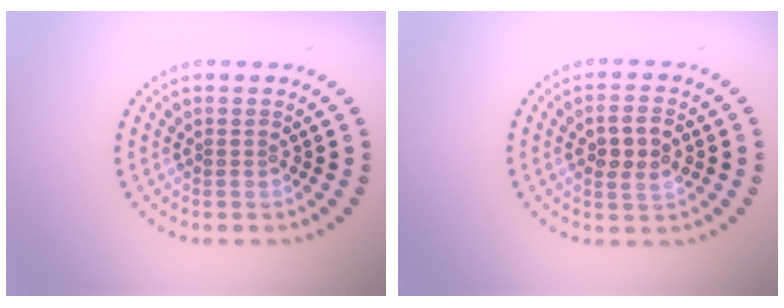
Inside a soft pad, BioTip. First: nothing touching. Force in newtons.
{"total": 2.8, "press": 2.8, "slide": 0.4}